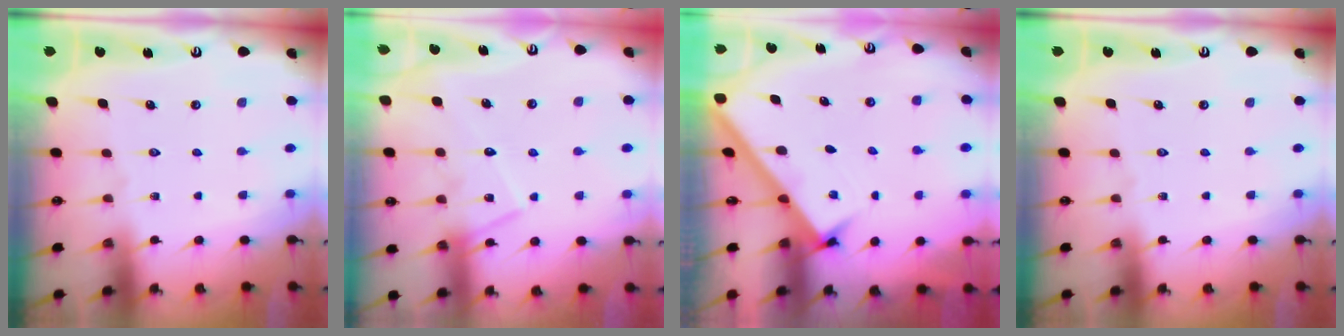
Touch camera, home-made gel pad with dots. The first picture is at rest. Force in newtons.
{"total": 13.2, "press": 13.2, "slide": 0.8}
{"total": 2.6, "press": 2.6, "slide": 0.3}
{"total": 0.0}